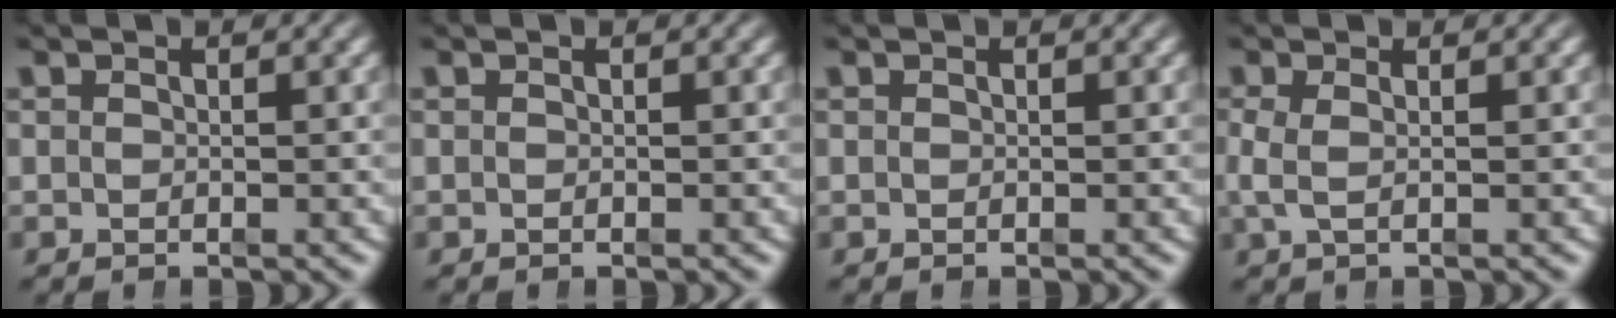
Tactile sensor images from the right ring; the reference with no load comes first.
{"total": 0.0}
{"total": 0.0}
{"total": 2.1, "force": [0.1, 1.0, 1.9], "torque": [-0.052, -0.011, 0.008]}